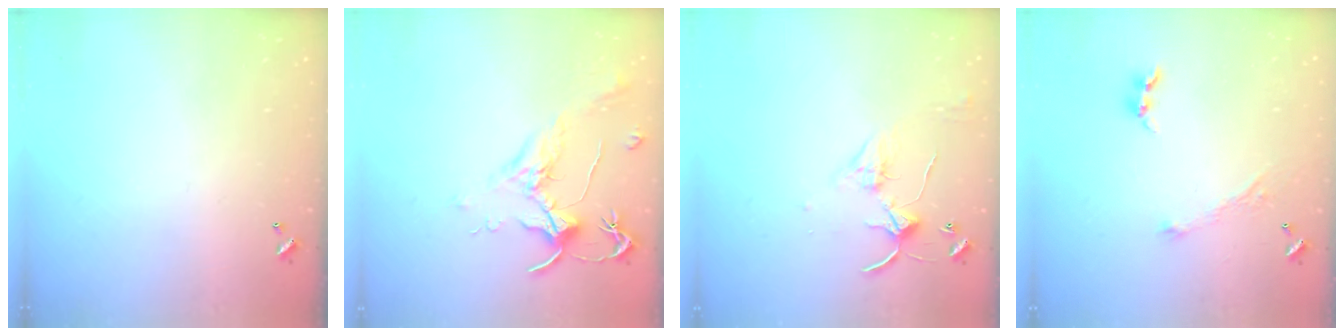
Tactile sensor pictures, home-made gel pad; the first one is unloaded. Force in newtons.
{"total": 1.8, "press": 1.7, "slide": 0.8}
{"total": 4.2, "press": 4.1, "slide": 0.5}
{"total": 2.9, "press": 2.8, "slide": 0.4}